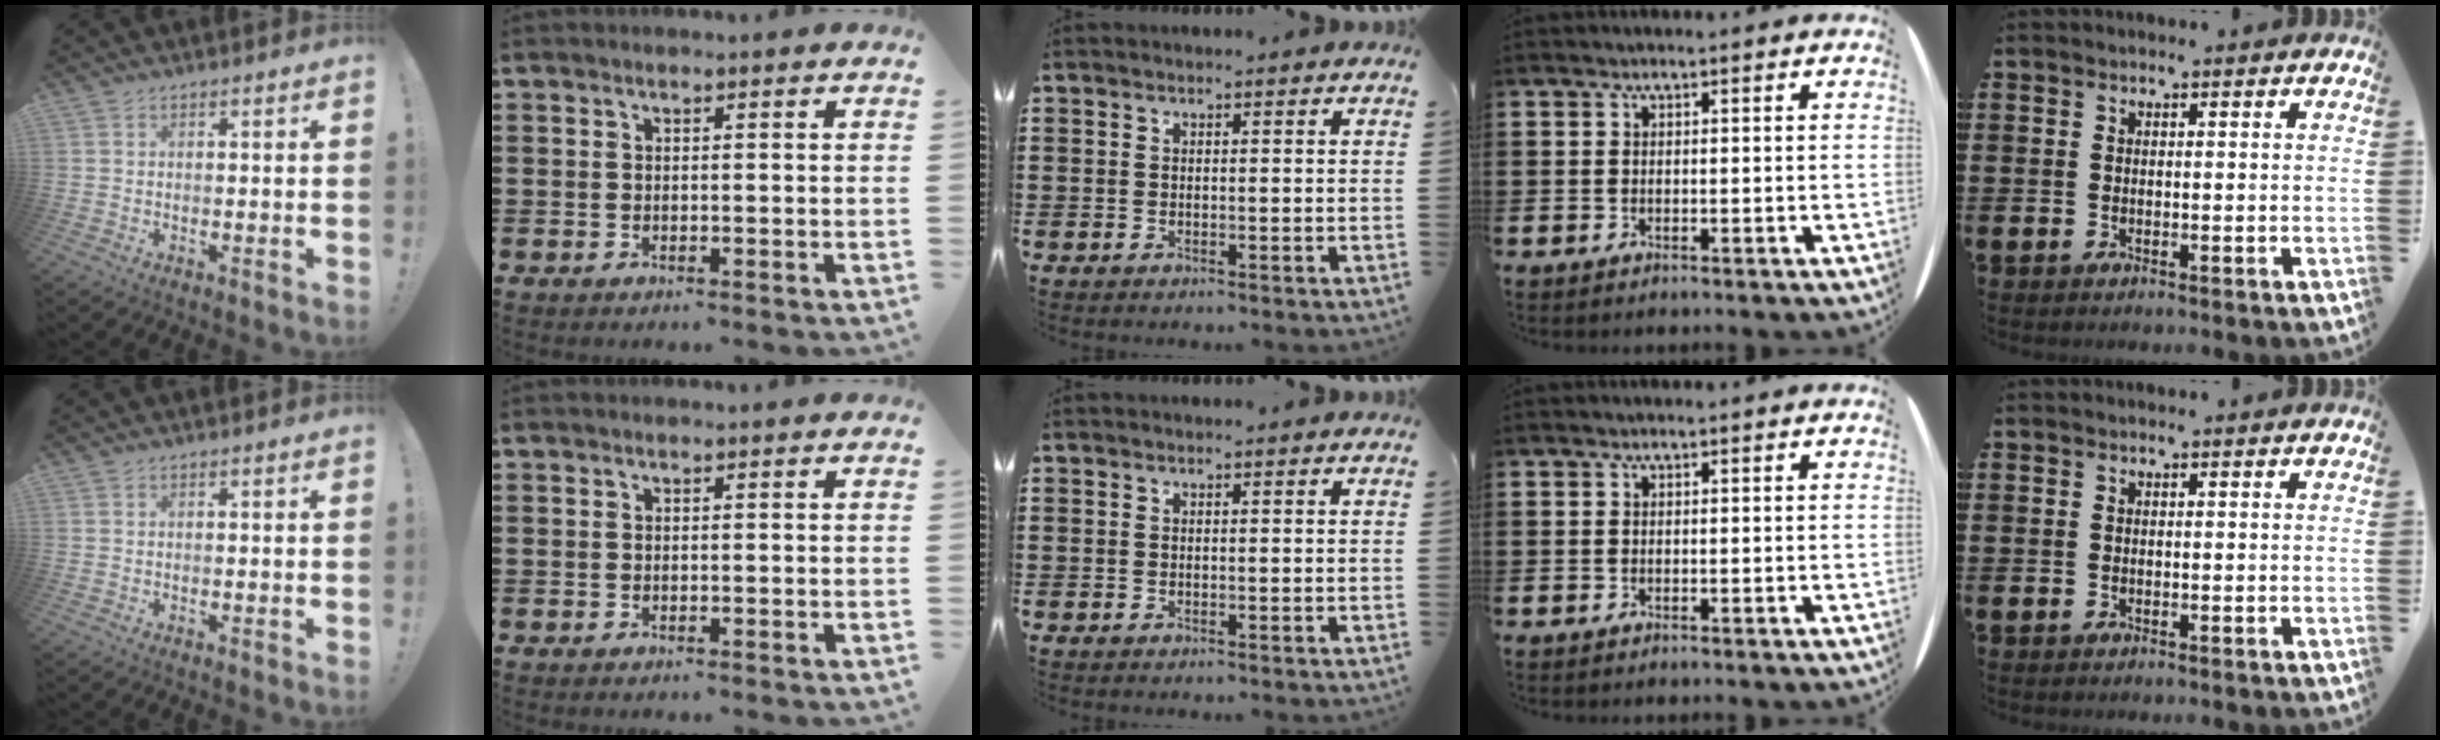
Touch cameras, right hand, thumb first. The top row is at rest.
{}